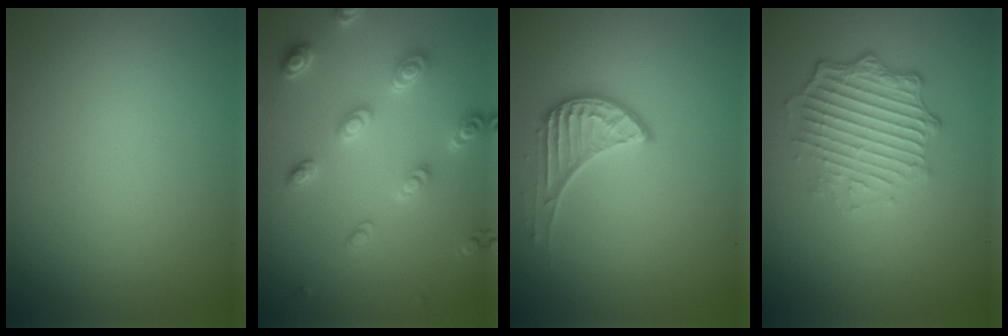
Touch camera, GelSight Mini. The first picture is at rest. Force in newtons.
{"total": 3.3, "press": 3.2, "slide": 0.9}
{"total": 2.3, "press": 1.7, "slide": 1.5}
{"total": 4.9, "press": 3.6, "slide": 3.4}